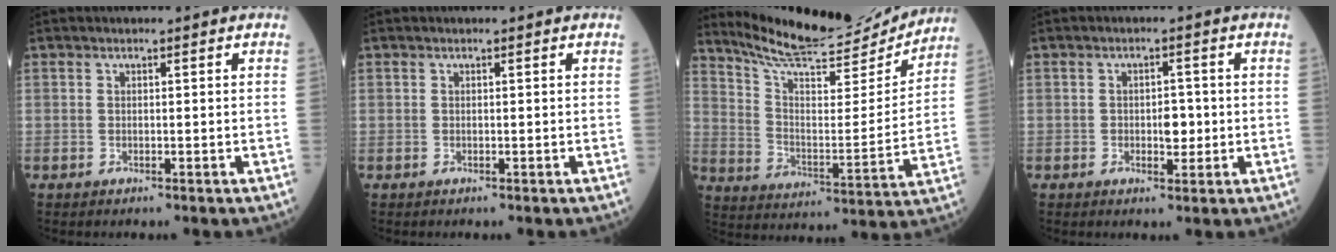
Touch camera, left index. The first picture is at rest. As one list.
[{"total": 0.0}, {"total": 18.8, "force": [17.9, 2.2, 5.4], "torque": [-0.100, -0.036, 0.270]}, {"total": 2.8, "force": [-0.8, 1.5, 2.3], "torque": [-0.031, -0.001, -0.009]}]